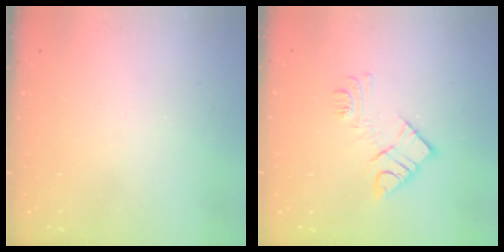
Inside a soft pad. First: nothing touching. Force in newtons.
{"total": 11.0, "press": 11.0, "slide": 0.6}